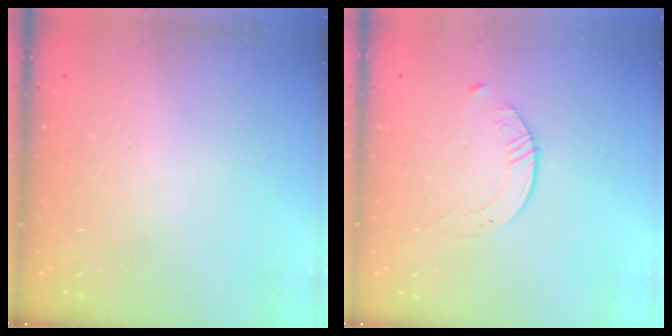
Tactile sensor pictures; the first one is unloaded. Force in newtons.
{"total": 3.9, "press": 3.9, "slide": 0.4}